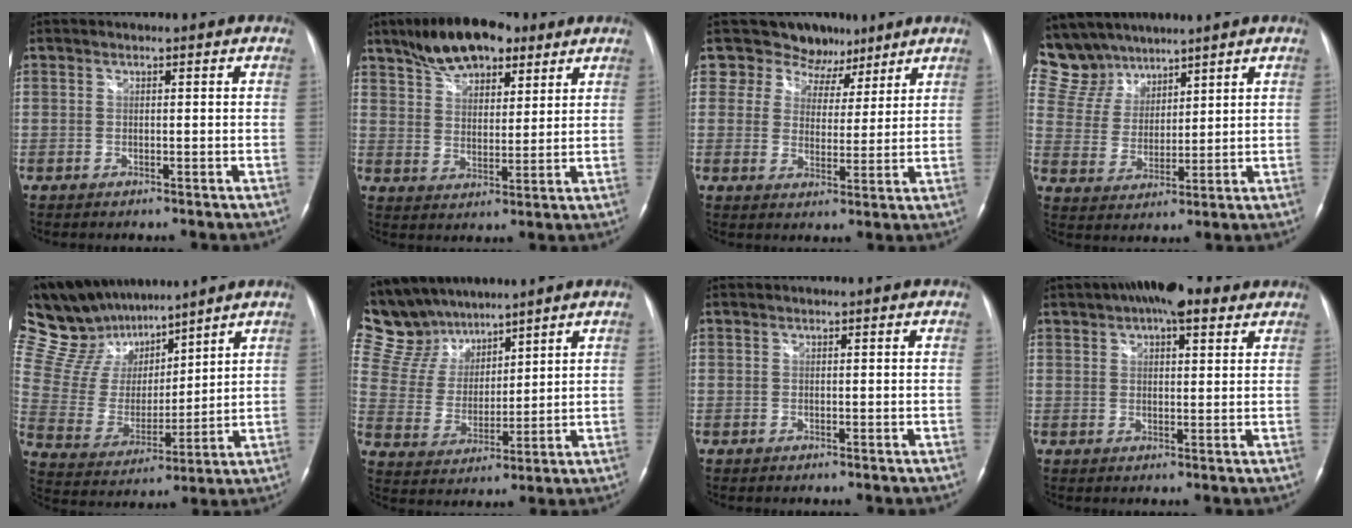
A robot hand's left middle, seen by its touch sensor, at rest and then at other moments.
{"total": 12.4, "force": [8.6, 5.4, 7.2], "torque": [-0.123, 0.019, 0.147]}
{"total": 8.3, "force": [6.6, 5.0, -0.3], "torque": [0.016, -0.004, 0.089]}
{"total": 9.5, "force": [8.4, 4.5, 0.2], "torque": [-0.013, 0.016, 0.178]}
{"total": 15.9, "force": [13.4, 6.0, 6.1], "torque": [-0.131, 0.026, 0.257]}
{"total": 12.2, "force": [10.8, 5.3, 1.9], "torque": [-0.055, 0.023, 0.222]}
{"total": 0.0}
{"total": 10.3, "force": [6.9, 3.6, 6.7], "torque": [-0.105, 0.035, 0.108]}